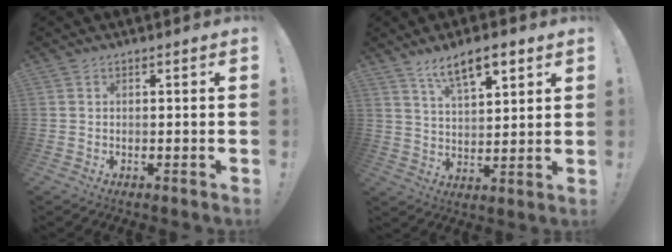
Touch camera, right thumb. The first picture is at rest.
{"total": 10.5, "force": [6.8, 3.8, 7.1], "torque": [-0.107, -0.029, 0.118]}